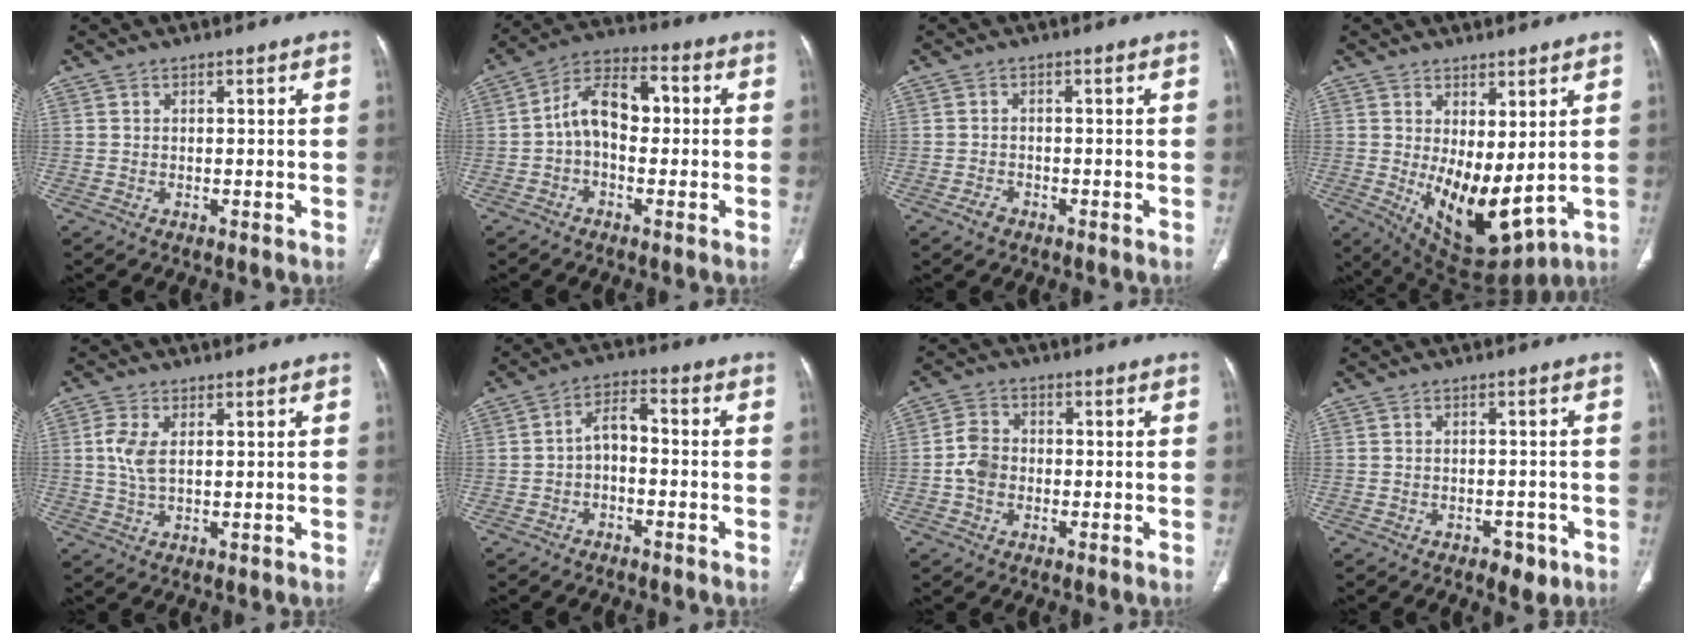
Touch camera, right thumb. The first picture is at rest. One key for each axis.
{"total": 10.0, "fx": -0.4, "fy": 6.1, "fz": 7.9, "tx": -0.123, "ty": 0.036, "tz": -0.019}
{"total": 1.5, "fx": -0.9, "fy": 1.0, "fz": 0.6, "tx": -0.014, "ty": 0.005, "tz": -0.017}
{"total": 11.8, "fx": 0.3, "fy": 5.6, "fz": 10.3, "tx": -0.154, "ty": -0.027, "tz": 0.030}
{"total": 4.8, "fx": 1.1, "fy": 2.3, "fz": 4.1, "tx": -0.098, "ty": -0.001, "tz": 0.022}
{"total": 5.1, "fx": -1.4, "fy": 2.8, "fz": 4.1, "tx": -0.066, "ty": 0.033, "tz": -0.034}
{"total": 5.1, "fx": -1.0, "fy": 4.0, "fz": 2.9, "tx": -0.048, "ty": 0.013, "tz": -0.026}
{"total": 3.8, "fx": -2.1, "fy": 2.3, "fz": 2.1, "tx": -0.016, "ty": 0.011, "tz": -0.022}